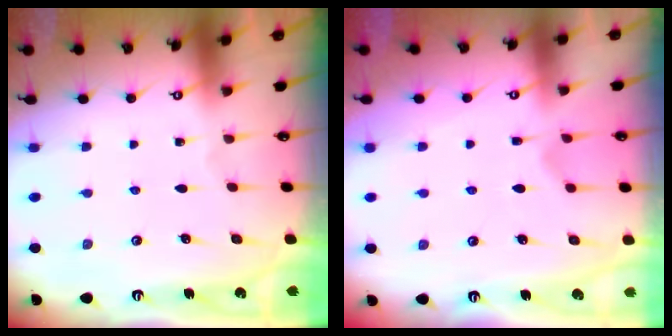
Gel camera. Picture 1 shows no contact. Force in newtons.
{"total": 3.6, "press": 3.4, "slide": 1.1}